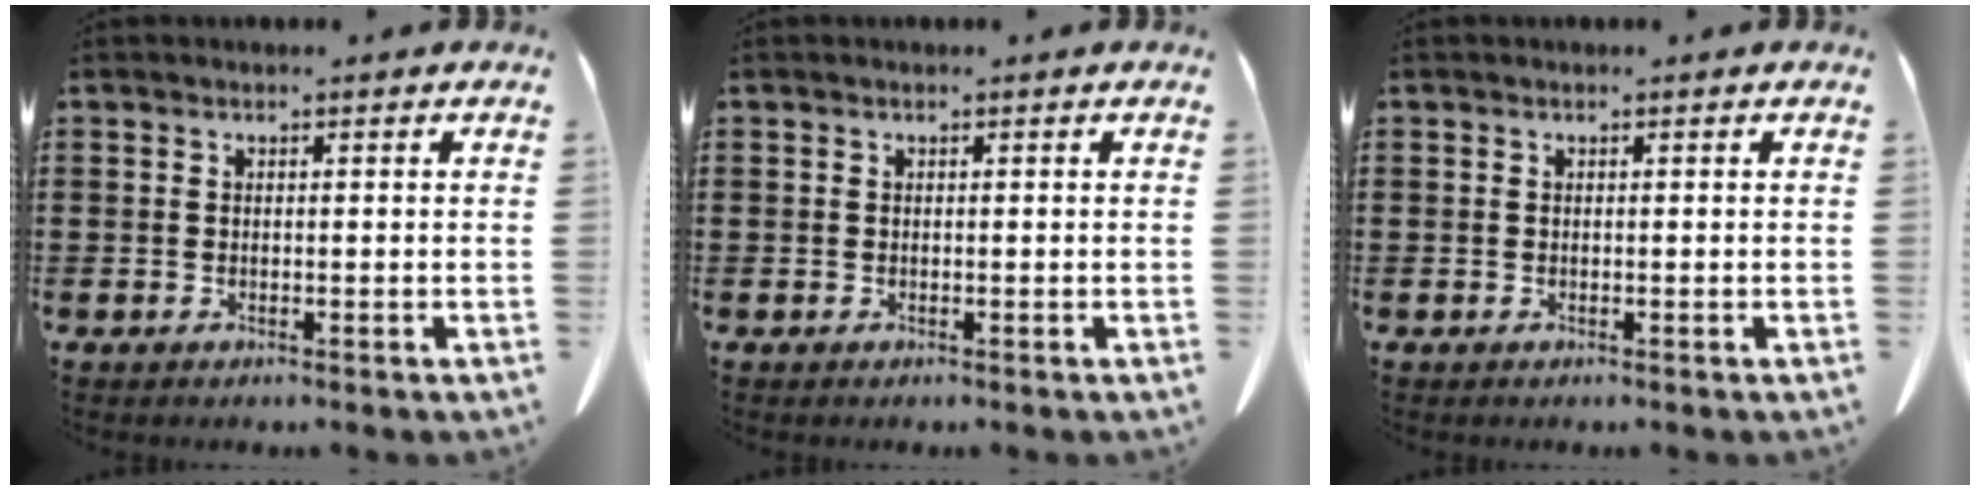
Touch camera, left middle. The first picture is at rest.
{"total": 0.0}
{"total": 0.0}